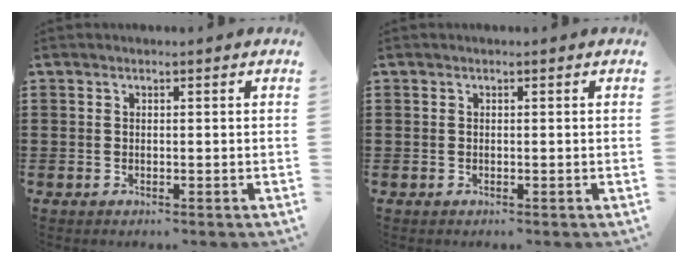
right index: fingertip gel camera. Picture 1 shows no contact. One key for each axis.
{"total": 0.0}